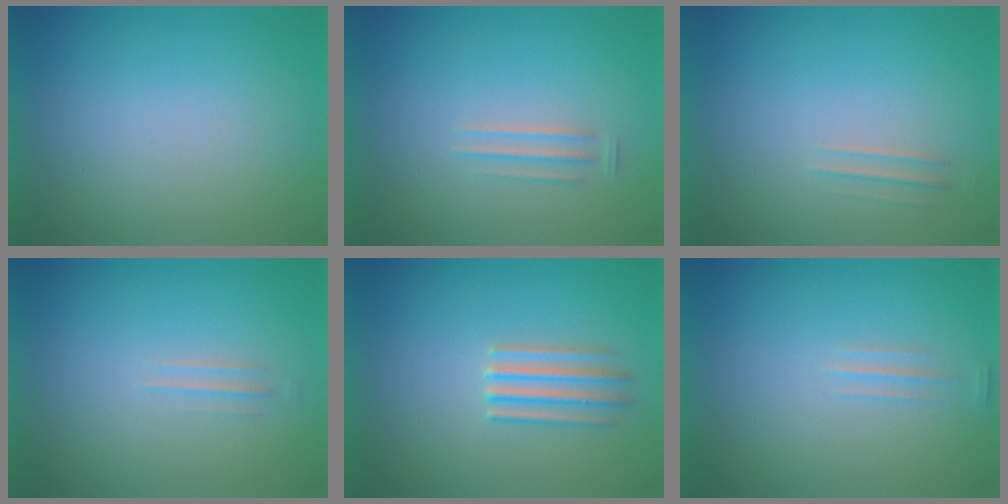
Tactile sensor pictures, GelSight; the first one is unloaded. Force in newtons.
{"total": 1.6}
{"total": 1.5}
{"total": 1.5}
{"total": 2.9}
{"total": 1.3}